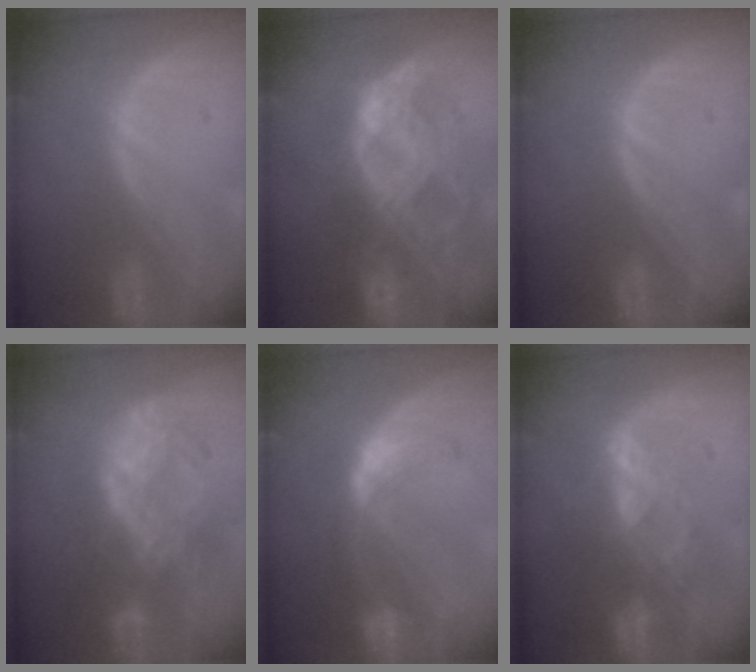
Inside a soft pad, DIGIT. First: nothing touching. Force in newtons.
{"total": 10.6, "press": 9.2, "slide": 5.3}
{"total": 0.0}
{"total": 8.6, "press": 7.5, "slide": 4.1}
{"total": 8.1, "press": 7.2, "slide": 3.7}
{"total": 7.0, "press": 6.7, "slide": 2.2}